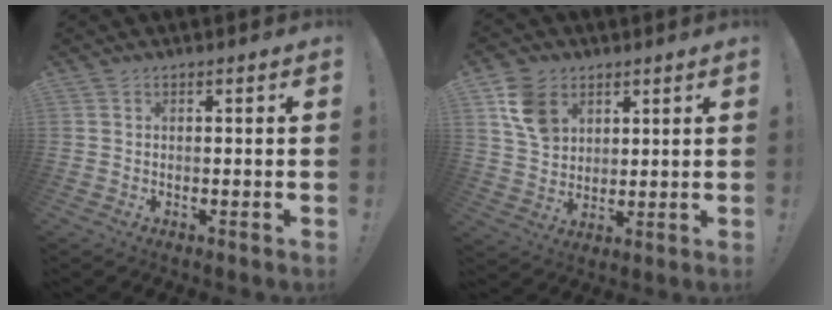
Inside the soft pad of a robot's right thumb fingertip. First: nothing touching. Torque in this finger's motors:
{"motor_torque": [0.01, 0.10, 0.38, 0.26, 0.10]}